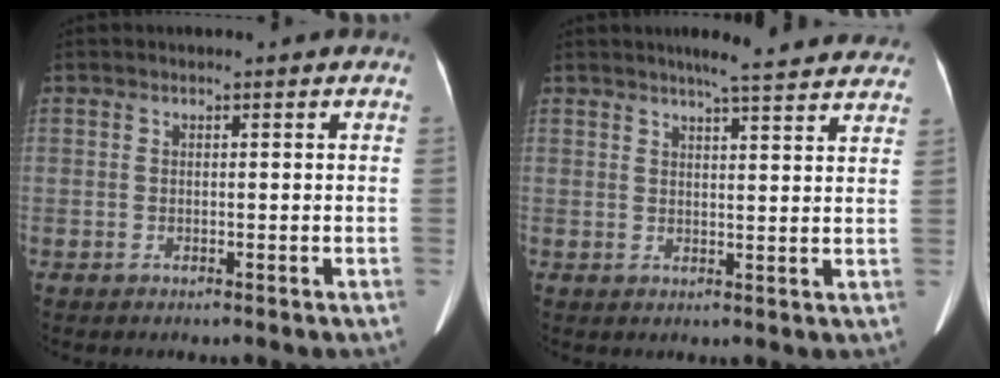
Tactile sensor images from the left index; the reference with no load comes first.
{"total": 13.3, "force": [12.0, 1.1, 5.6], "torque": [-0.063, -0.001, 0.129]}